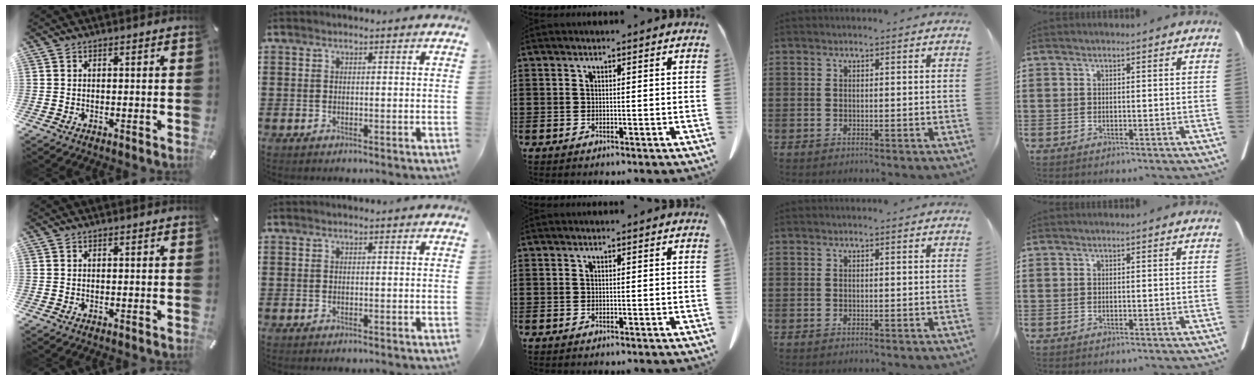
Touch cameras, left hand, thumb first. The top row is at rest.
{}